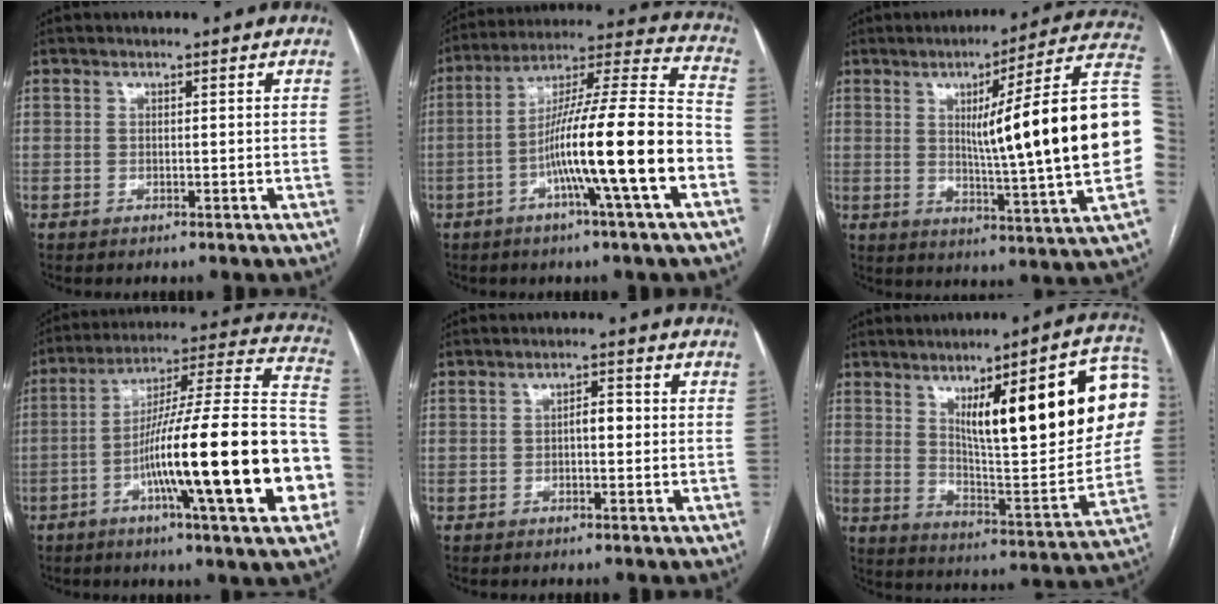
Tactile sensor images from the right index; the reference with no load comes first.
{"total": 18.6, "force": [-6.1, -0.5, 17.5], "torque": [-0.292, 0.006, -0.109]}
{"total": 23.5, "force": [1.6, -0.7, 23.5], "torque": [-0.257, 0.016, 0.013]}
{"total": 27.5, "force": [-7.4, 1.4, 26.5], "torque": [-0.336, 0.000, -0.125]}
{"total": 2.5, "force": [-0.2, 1.0, 2.3], "torque": [-0.032, 0.008, -0.004]}
{"total": 26.4, "force": [7.6, 4.9, 24.8], "torque": [-0.298, 0.026, 0.118]}